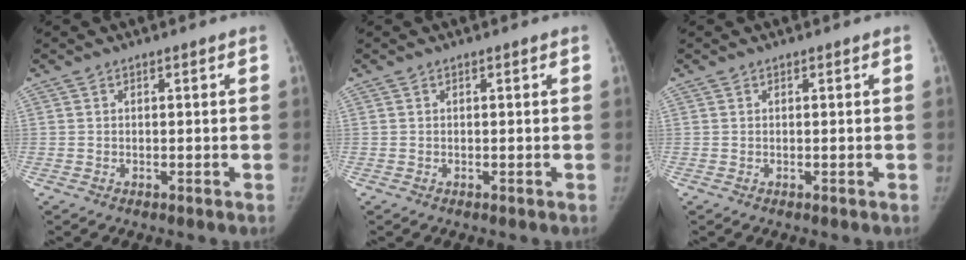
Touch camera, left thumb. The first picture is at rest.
{"total": 0.0}
{"total": 0.0}